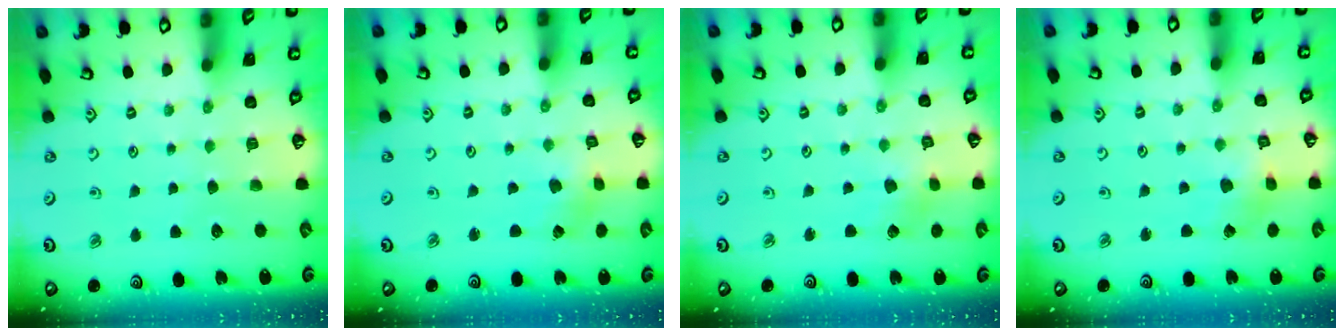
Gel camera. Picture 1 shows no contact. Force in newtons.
{"total": 1.1, "press": 1.1, "slide": 0.1}
{"total": 2.3, "press": 2.2, "slide": 0.4}
{"total": 2.6, "press": 2.6, "slide": 0.1}